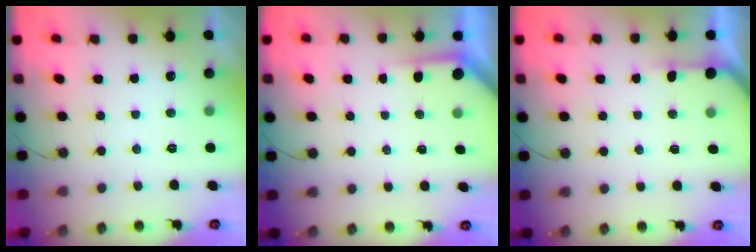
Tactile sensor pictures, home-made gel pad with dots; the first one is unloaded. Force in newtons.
{"total": 2.0, "press": 2.0, "slide": 0.2}
{"total": 2.5, "press": 2.5, "slide": 0.2}